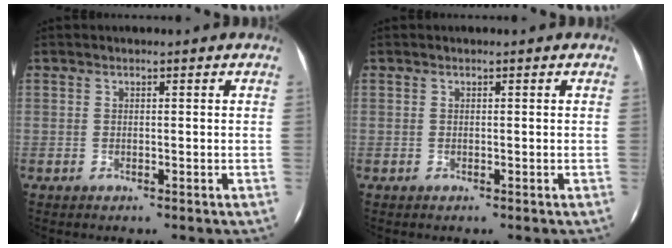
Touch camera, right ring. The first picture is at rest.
{"total": 0.0}